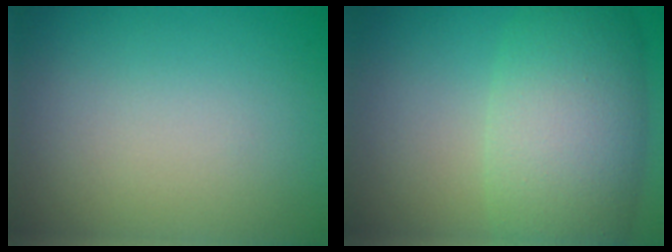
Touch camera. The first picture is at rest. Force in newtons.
{"total": 8.6, "press": 8.6, "slide": 0.6}